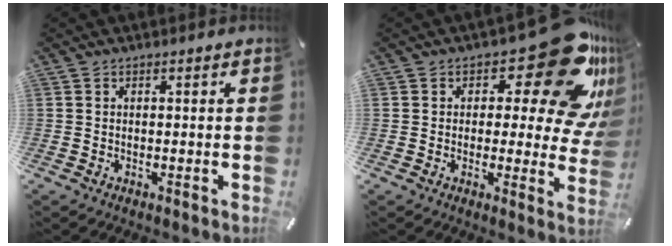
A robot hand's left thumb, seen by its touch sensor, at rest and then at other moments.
{"total": 21.7, "force": [10.9, 9.4, 16.2], "torque": [-0.193, -0.070, 0.178]}